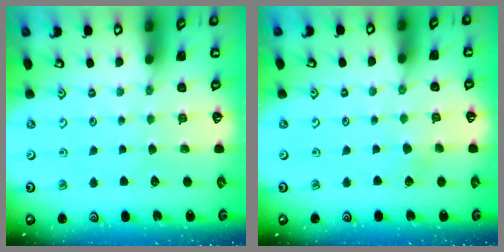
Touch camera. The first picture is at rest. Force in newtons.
{"total": 1.4, "press": 1.4, "slide": 0.1}